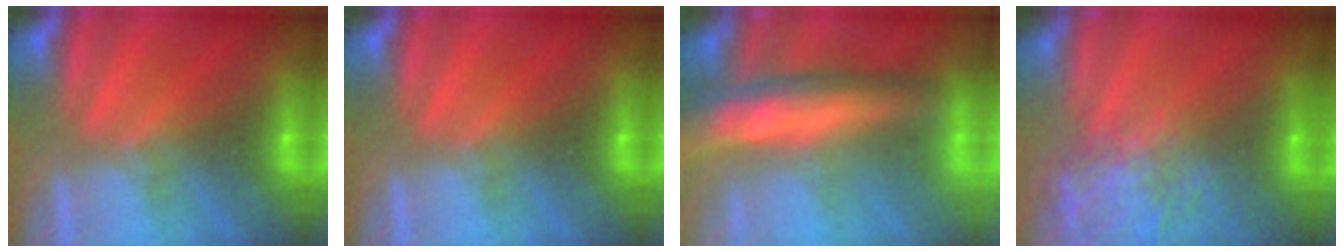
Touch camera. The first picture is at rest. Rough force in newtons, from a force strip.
{"total": 0.0}
{"total": 7.7}
{"total": 7.8}